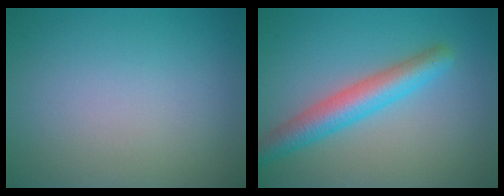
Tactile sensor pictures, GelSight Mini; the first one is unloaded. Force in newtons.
{"total": 4.6, "press": 4.6, "slide": 0.2}